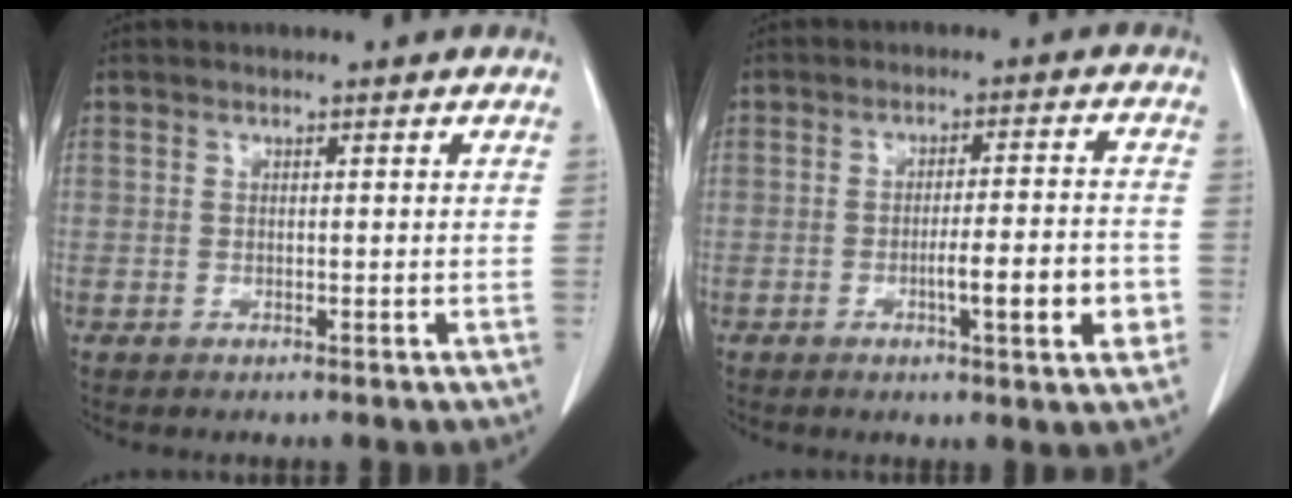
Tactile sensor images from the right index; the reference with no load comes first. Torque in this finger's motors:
{"motor_torque": [1.39, -0.69, 0.60, 0.08]}